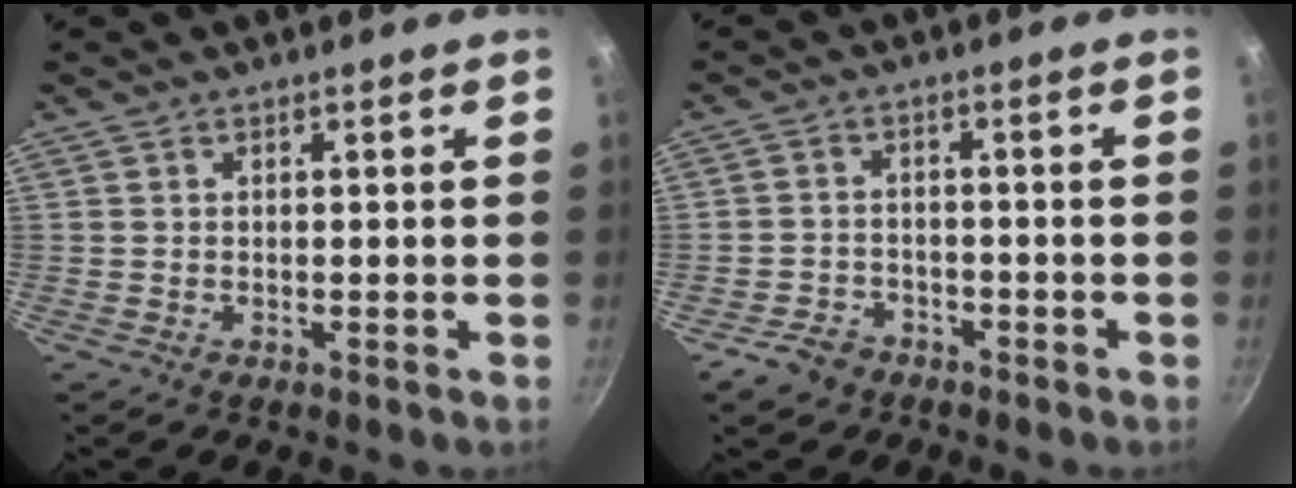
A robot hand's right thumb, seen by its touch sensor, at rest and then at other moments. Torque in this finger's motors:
{"motor_torque": [3.48, 1.53, 0.20, -0.01, 0.02]}